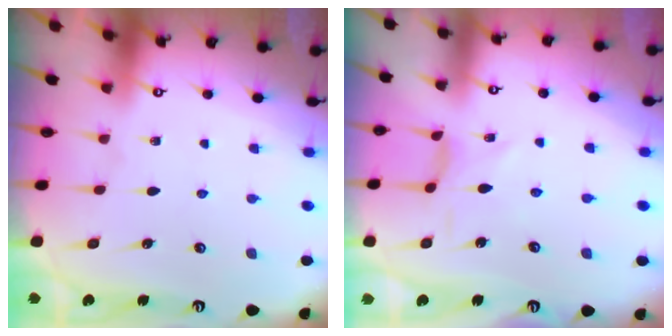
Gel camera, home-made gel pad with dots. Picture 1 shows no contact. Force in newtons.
{"total": 1.0, "press": 1.0, "slide": 0.4}